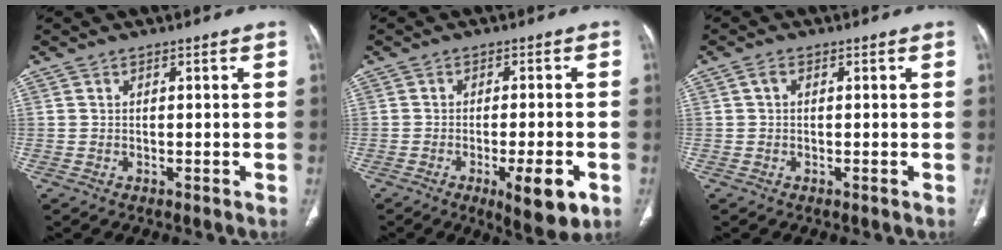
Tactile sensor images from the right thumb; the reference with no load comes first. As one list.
[{"total": 8.9, "force": [-3.6, 2.2, 7.9], "torque": [-0.111, -0.003, -0.046]}, {"total": 1.1, "force": [0.1, 0.7, 0.8], "torque": [-0.013, 0.005, -0.001]}]